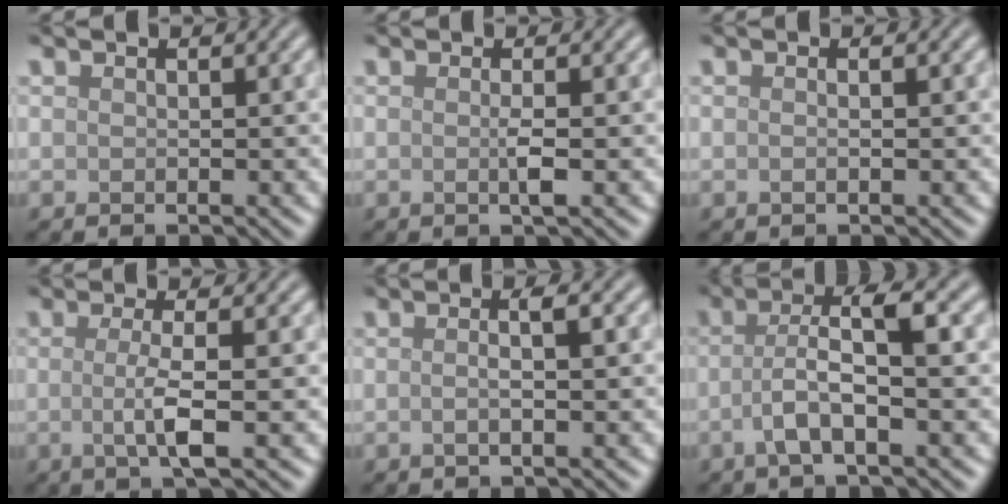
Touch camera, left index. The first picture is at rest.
{"total": 1.5, "force": [-0.1, 0.2, 1.4], "torque": [-0.029, -0.004, -0.004]}
{"total": 1.3, "force": [0.3, 0.5, 1.1], "torque": [-0.006, -0.014, -0.010]}
{"total": 3.3, "force": [-0.3, 0.7, 3.3], "torque": [-0.059, -0.009, -0.007]}
{"total": 2.3, "force": [0.1, 0.6, 2.2], "torque": [-0.028, -0.002, -0.006]}
{"total": 4.7, "force": [-0.5, 0.9, 4.6], "torque": [-0.087, 0.014, -0.017]}